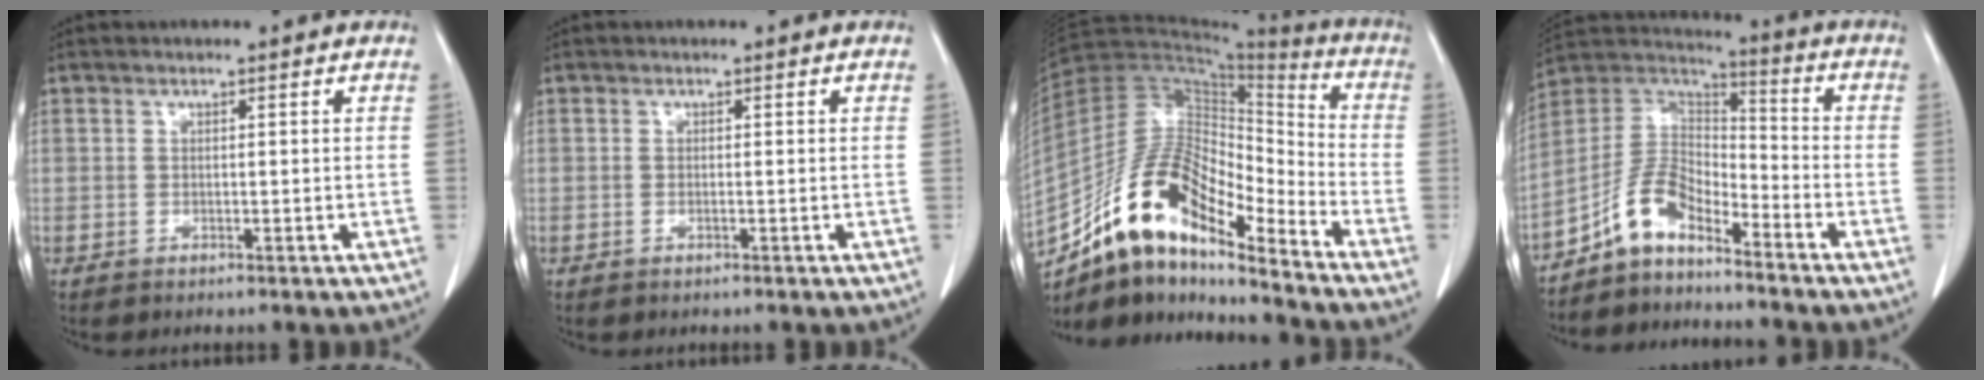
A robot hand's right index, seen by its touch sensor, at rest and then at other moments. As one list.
[{"total": 0.0}, {"total": 16.2, "force": [-12.2, 4.7, 9.6], "torque": [-0.173, 0.046, -0.216]}, {"total": 8.8, "force": [-6.6, 3.6, 4.6], "torque": [-0.099, 0.030, -0.130]}]